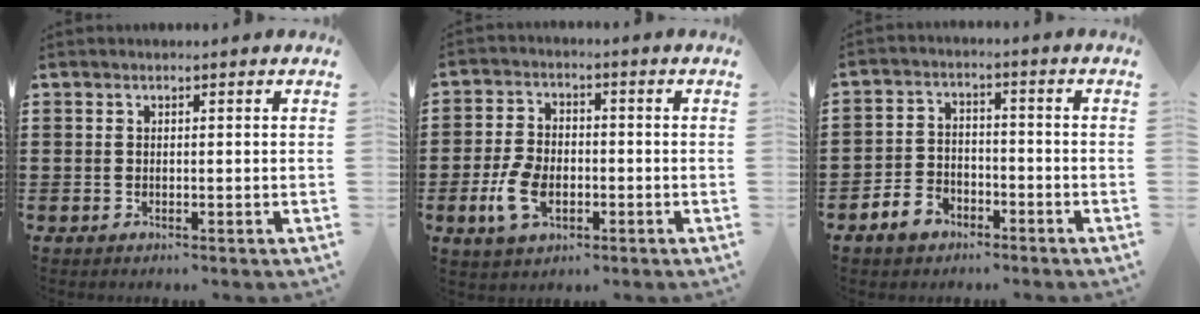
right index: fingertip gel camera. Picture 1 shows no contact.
{"total": 6.8, "force": [-2.2, 4.0, 5.0], "torque": [-0.125, 0.000, -0.048]}
{"total": 4.1, "force": [-3.2, 2.4, 1.1], "torque": [-0.037, 0.009, -0.066]}